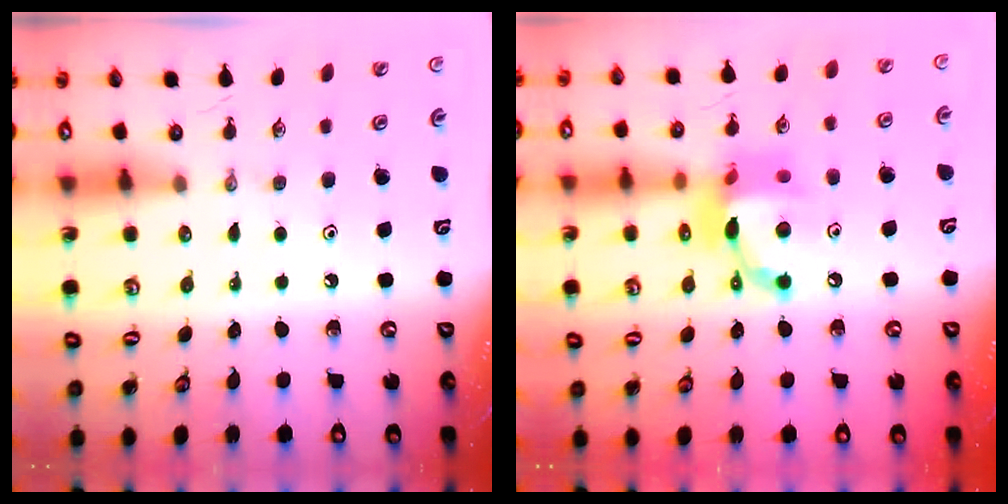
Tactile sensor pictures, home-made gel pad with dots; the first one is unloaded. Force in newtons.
{"total": 13.8, "press": 13.8, "slide": 0.9}